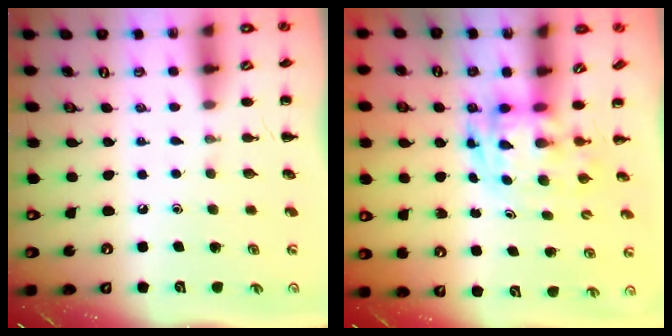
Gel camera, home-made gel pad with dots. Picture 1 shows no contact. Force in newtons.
{"total": 3.5, "press": 3.4, "slide": 0.7}